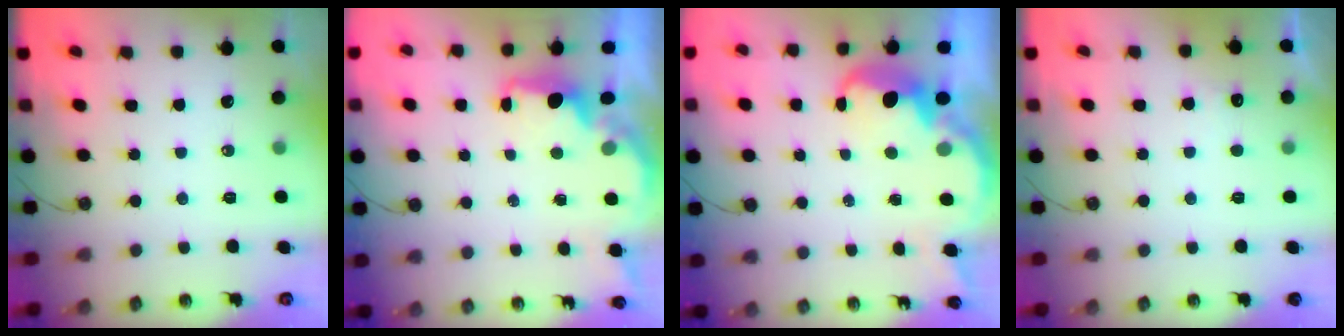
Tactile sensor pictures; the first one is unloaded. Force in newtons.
{"total": 1.8, "press": 1.7, "slide": 0.5}
{"total": 5.0, "press": 4.9, "slide": 0.6}
{"total": 5.1, "press": 4.9, "slide": 1.3}